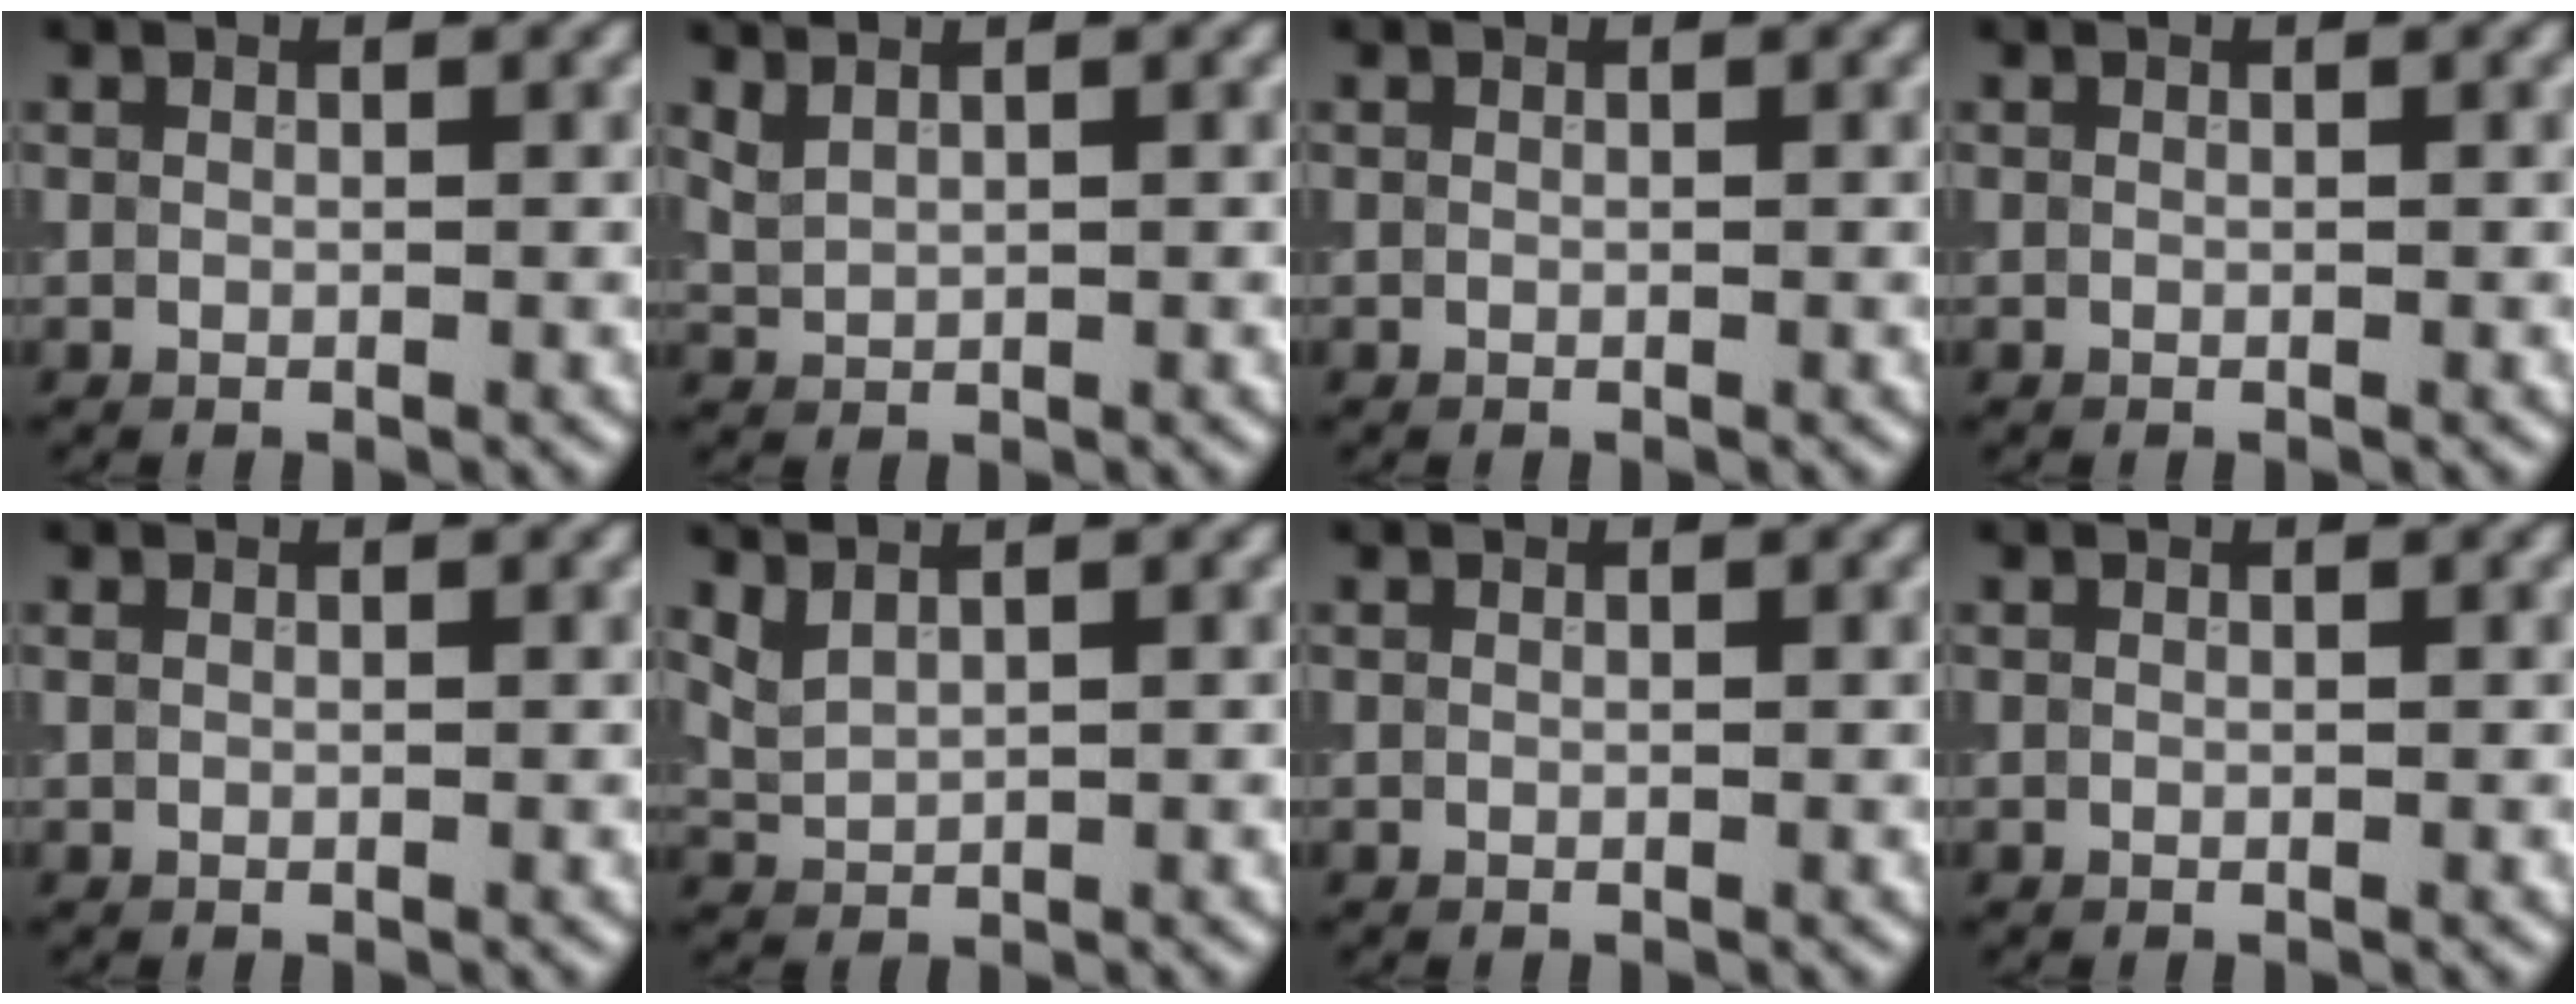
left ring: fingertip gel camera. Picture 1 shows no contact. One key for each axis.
{"total": 1.3, "fx": 1.1, "fy": 0.2, "fz": 0.6, "tx": -0.022, "ty": 0.000, "tz": 0.031}
{"total": 0.0}
{"total": 0.0}
{"total": 0.0}
{"total": 1.7, "fx": 1.5, "fy": 0.2, "fz": 0.8, "tx": -0.028, "ty": 0.001, "tz": 0.040}
{"total": 0.0}
{"total": 0.0}